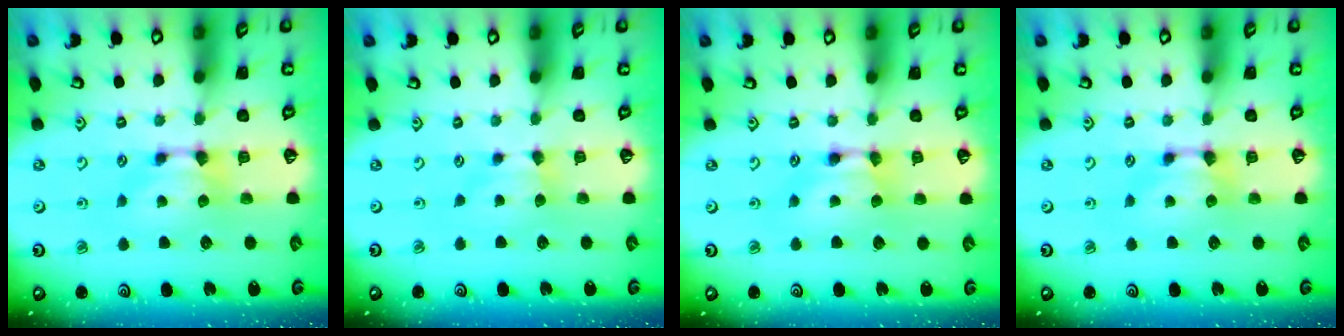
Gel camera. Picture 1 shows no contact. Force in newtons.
{"total": 1.5, "press": 1.5, "slide": 0.2}
{"total": 1.8, "press": 1.7, "slide": 0.1}
{"total": 0.0}